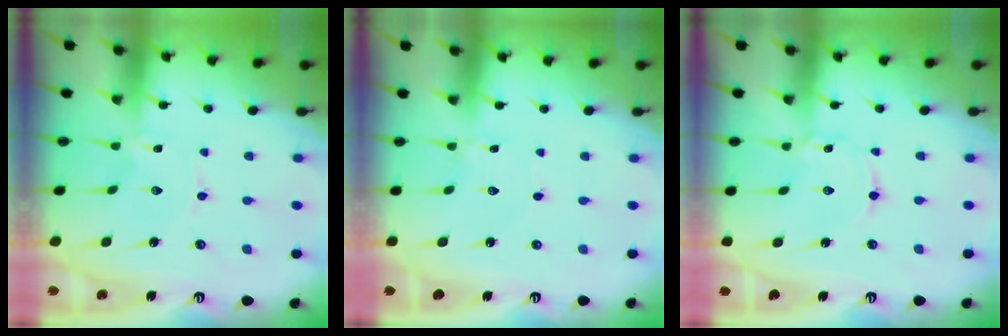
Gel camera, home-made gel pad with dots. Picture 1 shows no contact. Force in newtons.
{"total": 1.2, "press": 1.1, "slide": 0.1}
{"total": 2.4, "press": 2.4, "slide": 0.1}